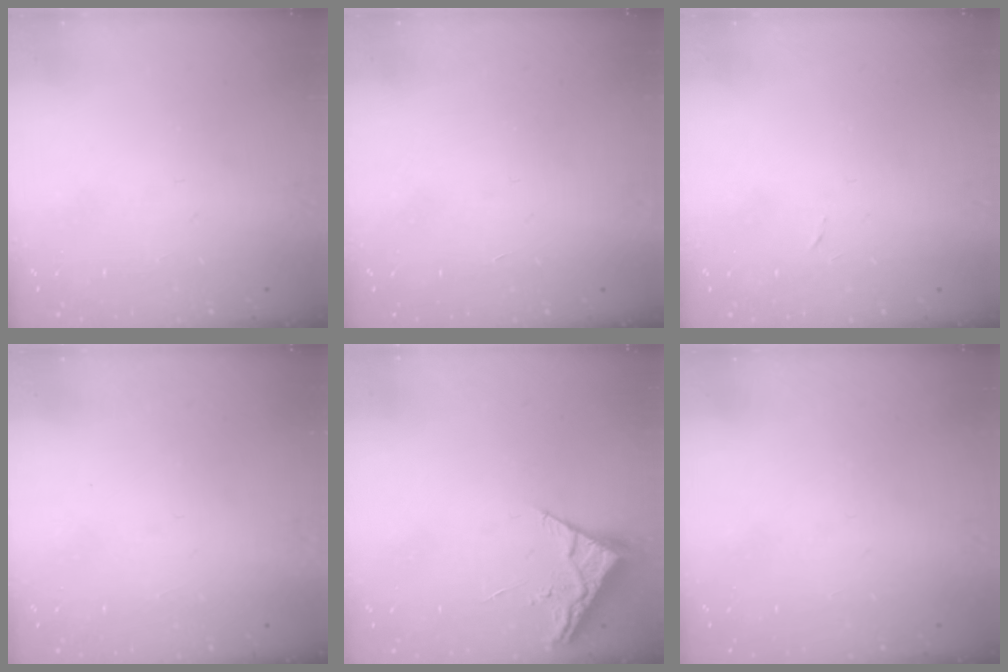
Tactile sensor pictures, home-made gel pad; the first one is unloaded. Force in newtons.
{"total": 1.7, "press": 1.7, "slide": 0.1}
{"total": 2.4, "press": 2.4, "slide": 0.4}
{"total": 1.5, "press": 1.5, "slide": 0.1}
{"total": 3.7, "press": 3.6, "slide": 0.5}
{"total": 0.0}